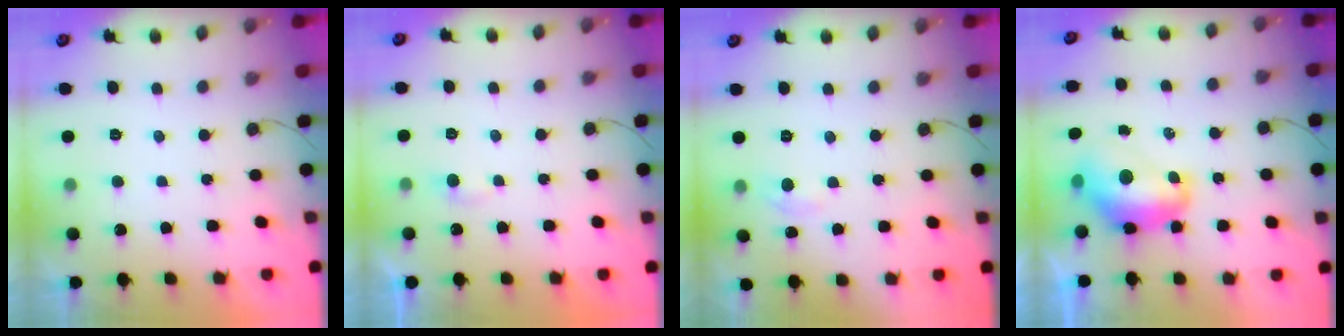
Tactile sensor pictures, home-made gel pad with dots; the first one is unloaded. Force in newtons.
{"total": 2.8, "press": 2.8, "slide": 0.3}
{"total": 2.6, "press": 2.6, "slide": 0.3}
{"total": 12.7, "press": 12.7, "slide": 1.1}